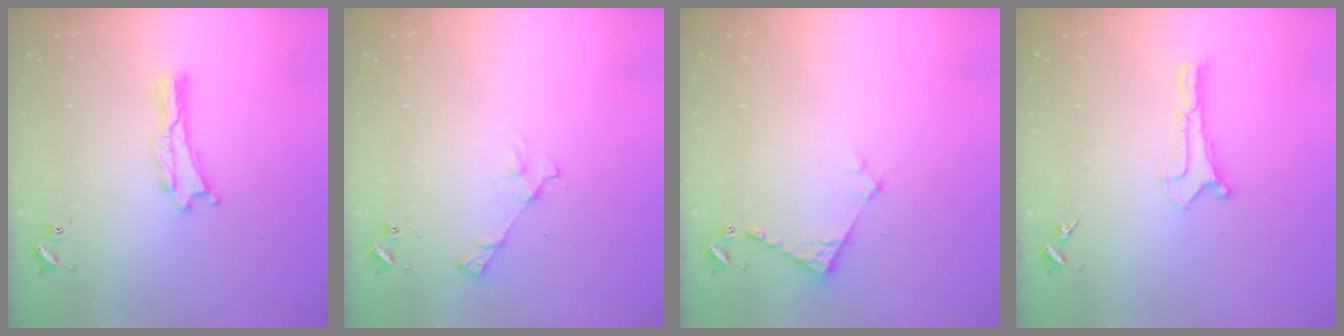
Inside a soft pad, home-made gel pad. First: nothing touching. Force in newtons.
{"total": 3.4, "press": 3.3, "slide": 0.2}
{"total": 3.9, "press": 3.9, "slide": 0.3}
{"total": 0.0}